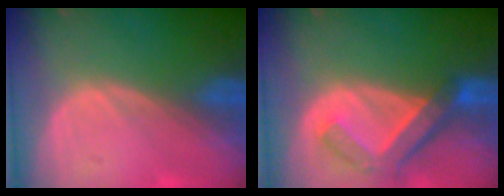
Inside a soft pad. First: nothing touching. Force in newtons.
{"total": 7.2, "press": 6.3, "slide": 3.5}